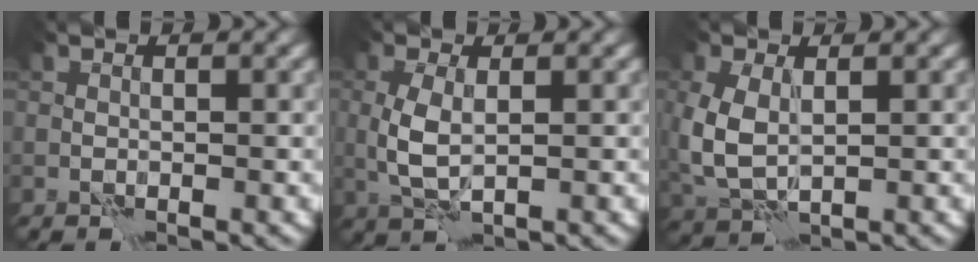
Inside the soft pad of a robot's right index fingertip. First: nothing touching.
{"total": 3.2, "force": [0.4, 1.4, 2.8], "torque": [-0.070, -0.002, 0.011]}
{"total": 4.6, "force": [0.7, 2.8, 3.5], "torque": [-0.100, -0.004, 0.018]}